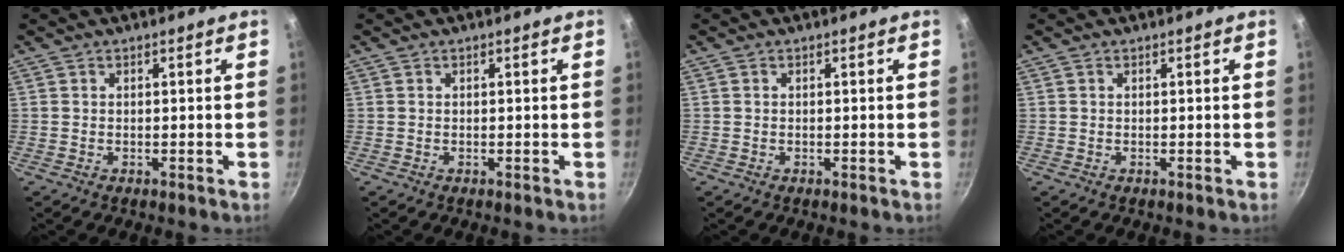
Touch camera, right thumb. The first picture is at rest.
{"total": 0.0}
{"total": 0.0}
{"total": 0.0}